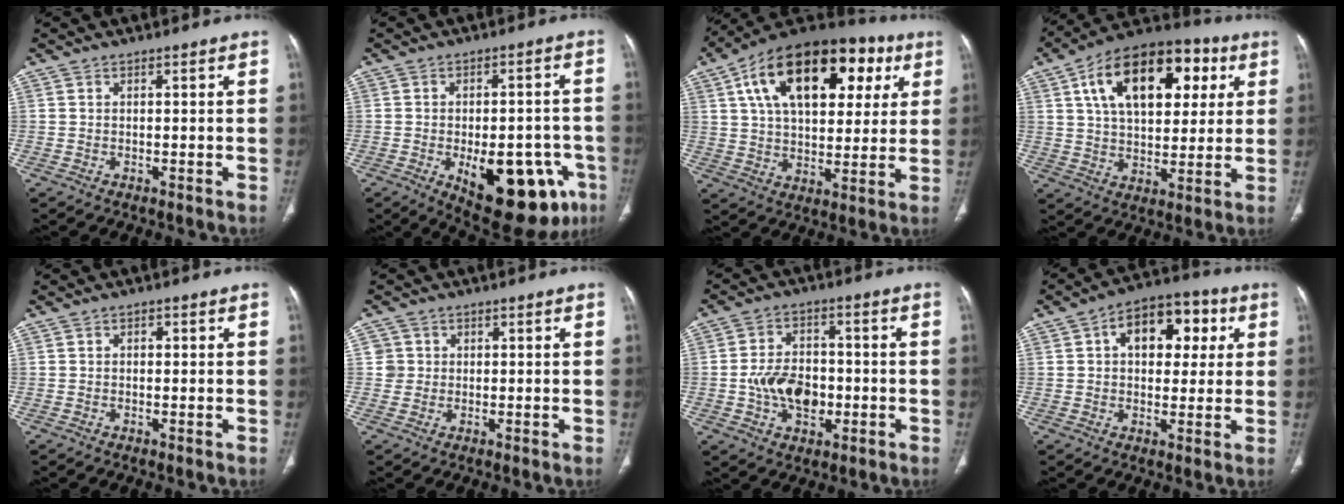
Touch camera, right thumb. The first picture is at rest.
{"total": 20.3, "force": [-7.8, 9.6, 16.1], "torque": [-0.157, 0.018, -0.086]}
{"total": 26.4, "force": [9.9, 14.8, 19.6], "torque": [-0.282, 0.019, 0.152]}
{"total": 22.1, "force": [7.7, 12.6, 16.4], "torque": [-0.226, 0.003, 0.116]}
{"total": 0.8, "force": [0.1, 0.6, 0.5], "torque": [-0.001, -0.001, -0.001]}
{"total": 2.7, "force": [0.5, 2.7, -0.1], "torque": [0.024, 0.004, 0.005]}
{"total": 10.3, "force": [-2.0, 6.9, 7.4], "torque": [-0.105, 0.017, -0.033]}
{"total": 13.1, "force": [3.7, 8.3, 9.4], "torque": [-0.092, 0.013, 0.048]}